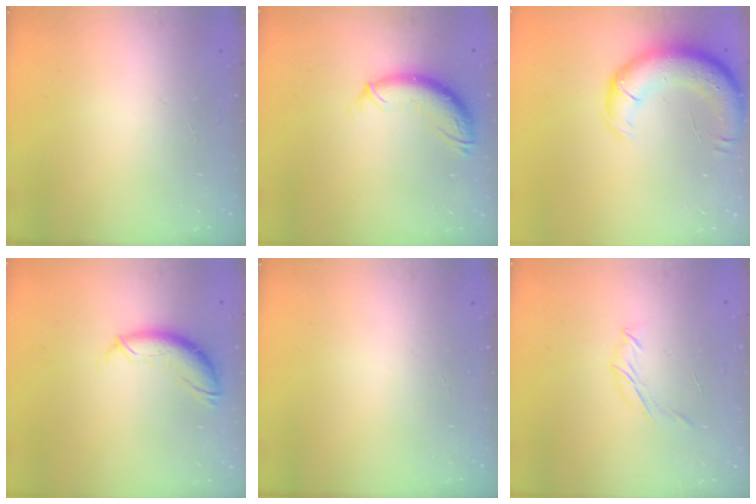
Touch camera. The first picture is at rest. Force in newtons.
{"total": 10.6, "press": 10.6, "slide": 1.0}
{"total": 13.2, "press": 12.8, "slide": 3.3}
{"total": 10.5, "press": 10.5, "slide": 0.7}
{"total": 0.0}
{"total": 4.7, "press": 4.6, "slide": 0.9}